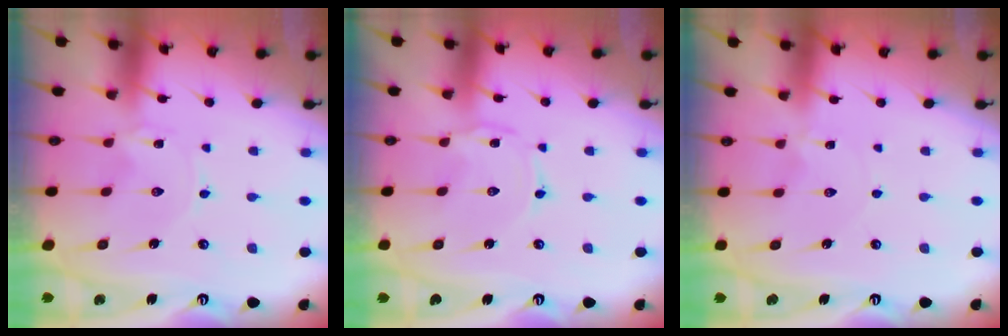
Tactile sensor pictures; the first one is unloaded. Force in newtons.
{"total": 0.8, "press": 0.8, "slide": 0.2}
{"total": 0.0}